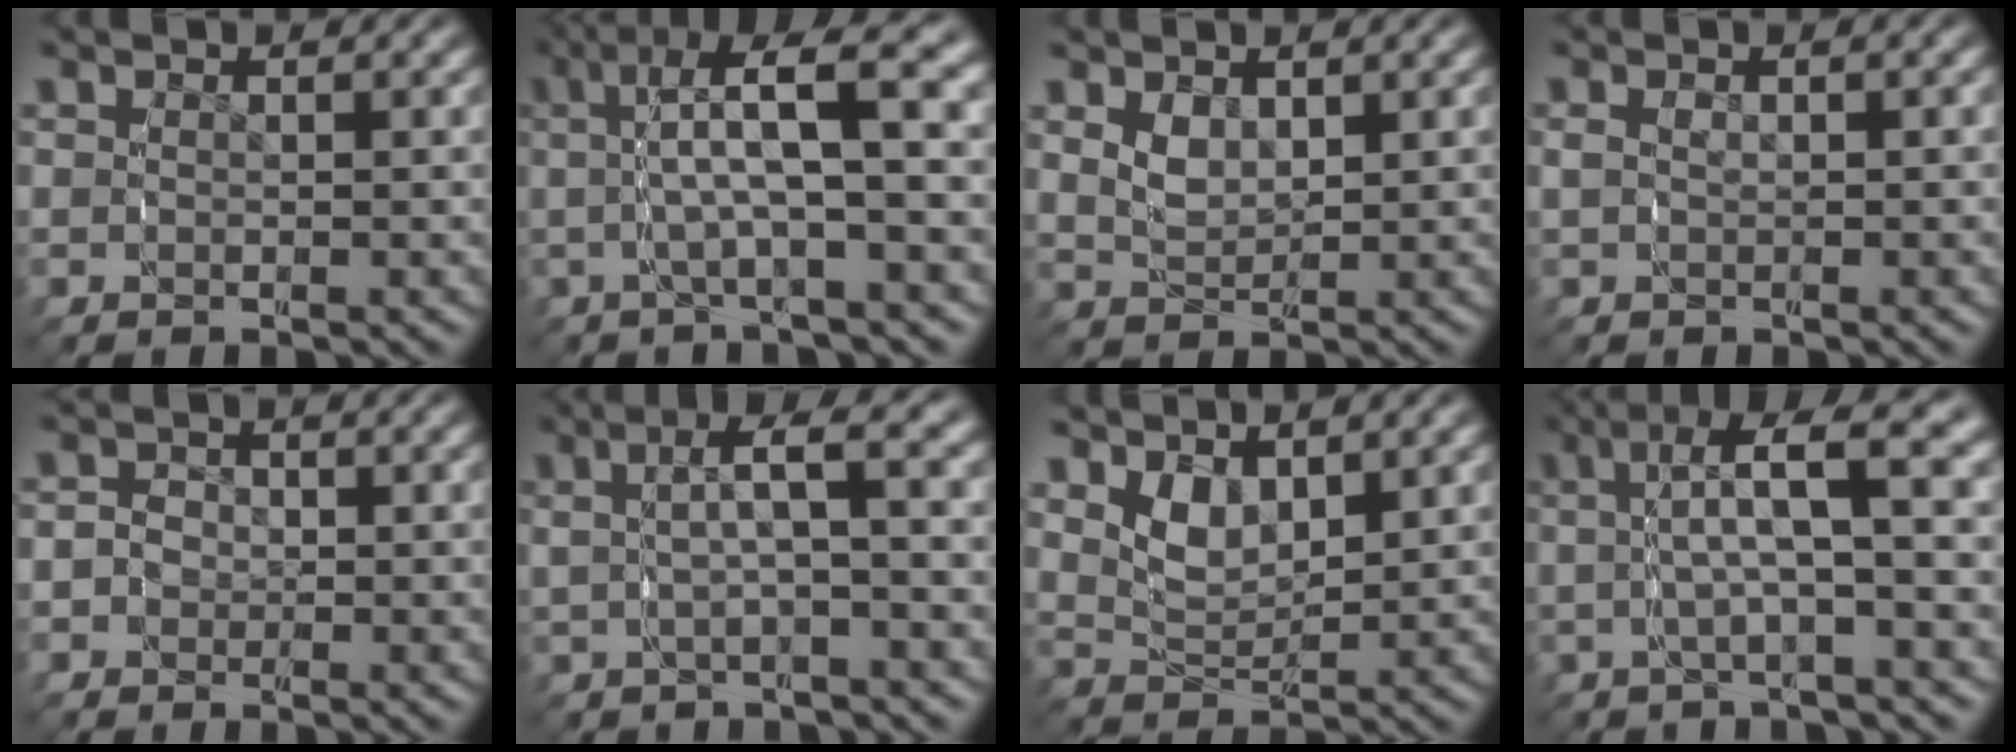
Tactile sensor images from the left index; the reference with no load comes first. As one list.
[{"total": 7.1, "force": [1.5, 2.2, 6.5], "torque": [-0.106, 0.026, 0.008]}, {"total": 2.3, "force": [0.7, 1.6, 1.5], "torque": [-0.041, -0.011, 0.017]}, {"total": 1.8, "force": [-0.3, 1.2, 1.3], "torque": [-0.033, -0.006, -0.001]}, {"total": 3.9, "force": [-0.9, 3.6, 1.2], "torque": [-0.048, -0.016, -0.020]}, {"total": 4.3, "force": [0.5, 1.2, 4.1], "torque": [-0.061, 0.025, -0.001]}, {"total": 4.1, "force": [1.6, 2.7, 2.6], "torque": [-0.060, -0.010, 0.026]}, {"total": 6.2, "force": [1.5, 1.6, 5.8], "torque": [-0.091, 0.026, 0.007]}]